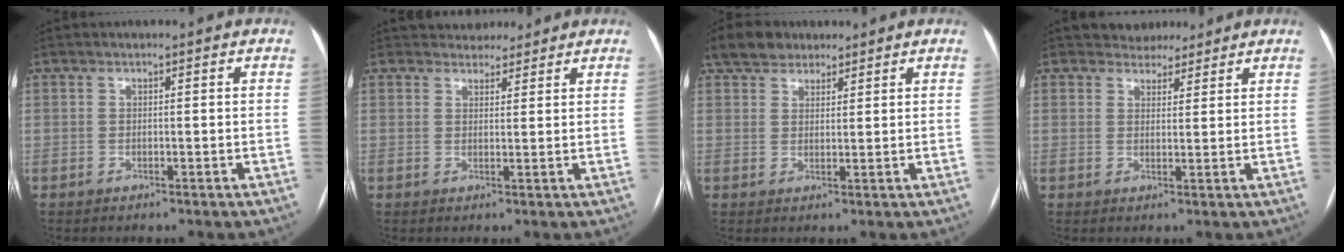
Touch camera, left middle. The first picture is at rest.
{"total": 4.5, "force": [4.0, 2.0, 0.2], "torque": [0.006, 0.009, 0.053]}
{"total": 5.9, "force": [4.4, 3.4, 1.9], "torque": [-0.041, 0.027, 0.083]}
{"total": 4.0, "force": [3.4, 1.9, -0.1], "torque": [0.007, 0.002, 0.046]}